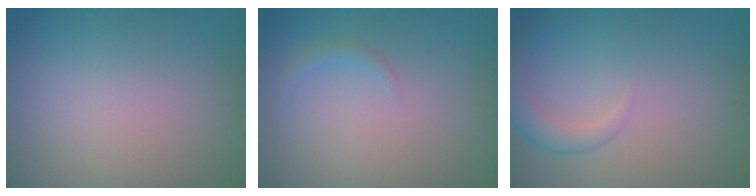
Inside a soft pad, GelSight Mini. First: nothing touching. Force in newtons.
{"total": 1.0, "press": 1.0, "slide": 0.1}
{"total": 2.6, "press": 2.5, "slide": 0.2}